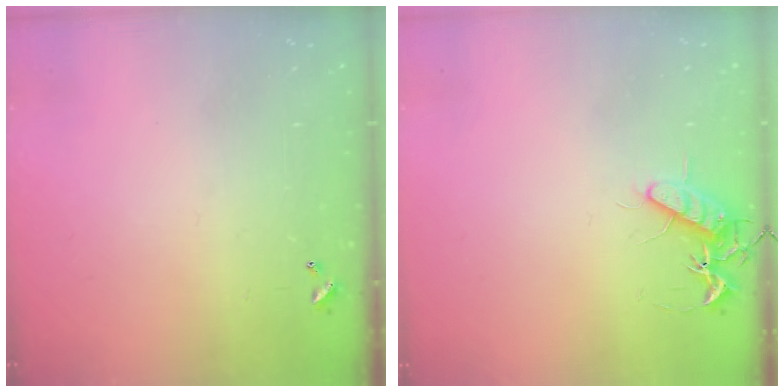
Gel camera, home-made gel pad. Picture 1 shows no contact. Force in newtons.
{"total": 10.8, "press": 10.8, "slide": 0.4}